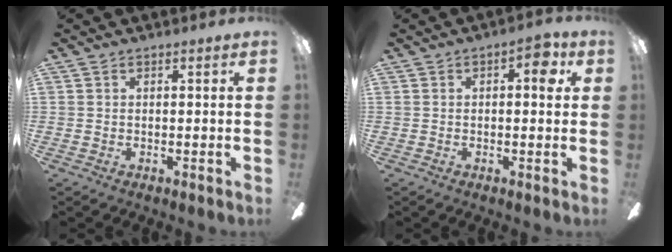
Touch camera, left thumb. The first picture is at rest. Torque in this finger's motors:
{"motor_torque": [0.31, 0.38, -0.03, 0.00, -0.01]}